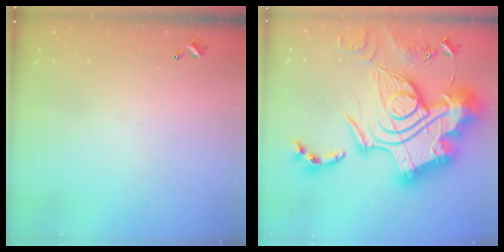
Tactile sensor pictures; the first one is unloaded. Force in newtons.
{"total": 0.6, "press": 0.6, "slide": 0.0}